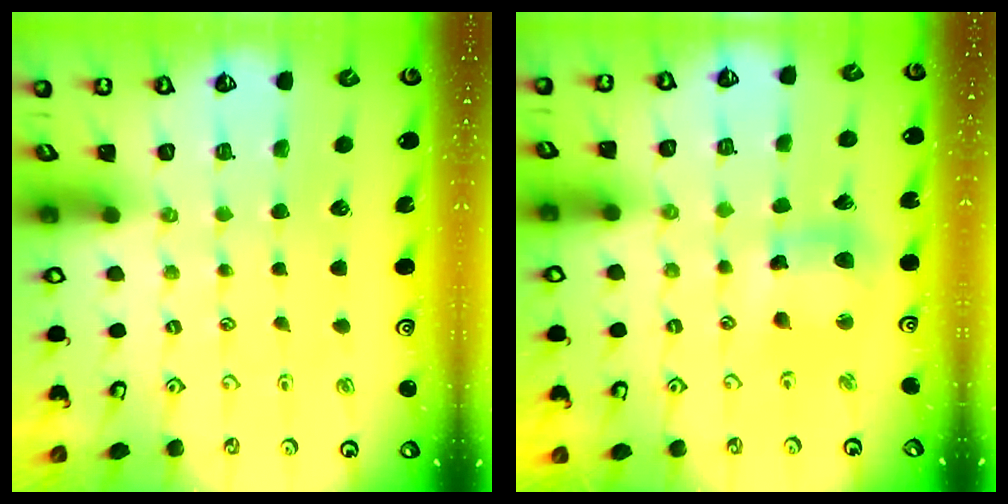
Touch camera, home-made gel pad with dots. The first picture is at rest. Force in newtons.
{"total": 9.9, "press": 9.8, "slide": 1.0}